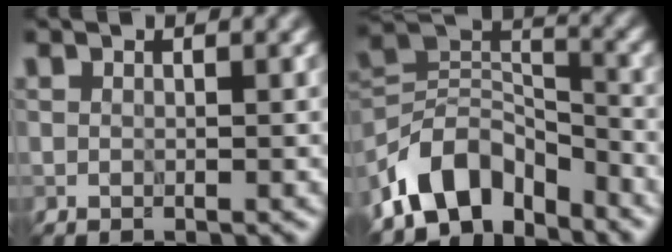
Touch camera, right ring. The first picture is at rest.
{"total": 8.7, "force": [-5.9, 4.8, 4.2], "torque": [-0.056, 0.006, -0.119]}